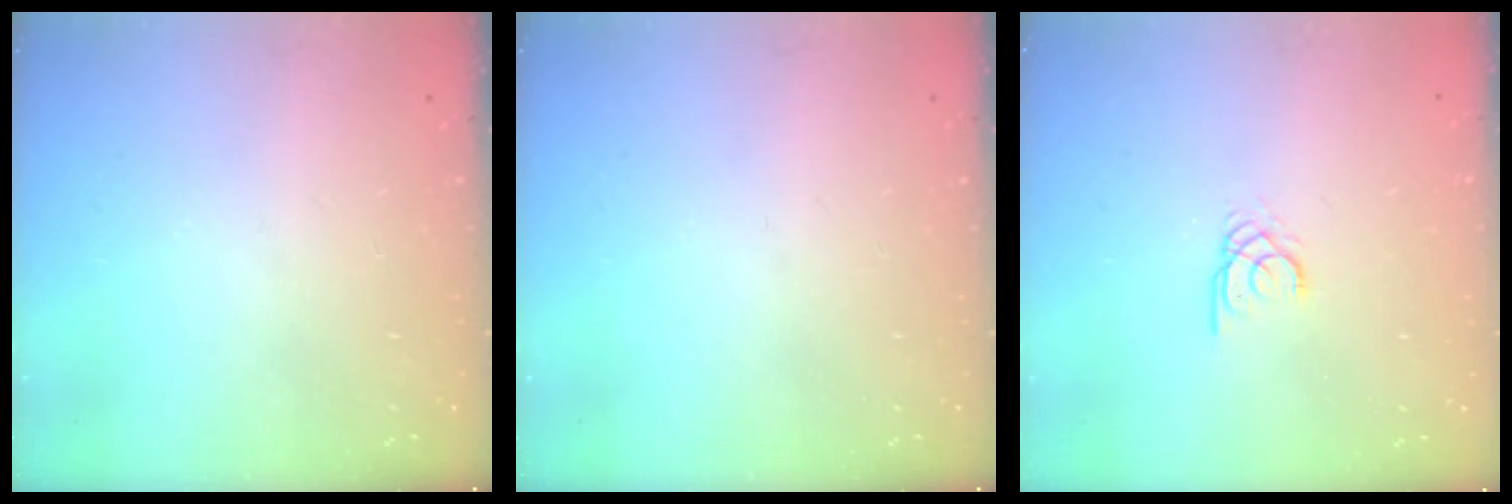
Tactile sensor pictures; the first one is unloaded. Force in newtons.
{"total": 0.0}
{"total": 1.8, "press": 1.8, "slide": 0.2}